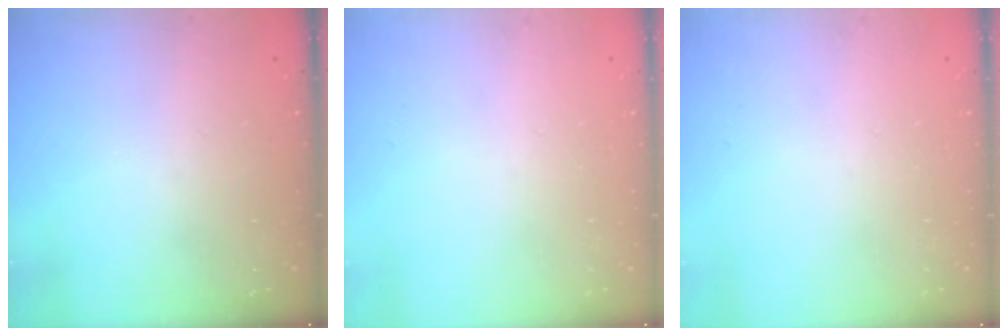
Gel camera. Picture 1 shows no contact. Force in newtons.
{"total": 0.0}
{"total": 0.0}